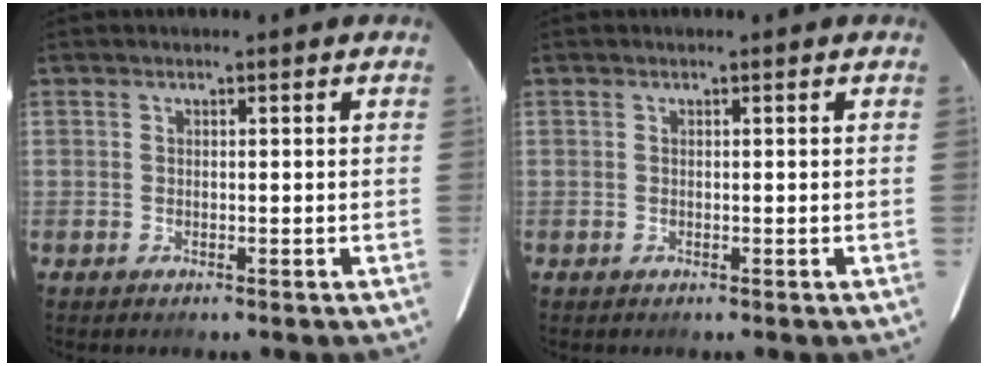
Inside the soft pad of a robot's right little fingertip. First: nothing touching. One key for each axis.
{"total": 0.0}